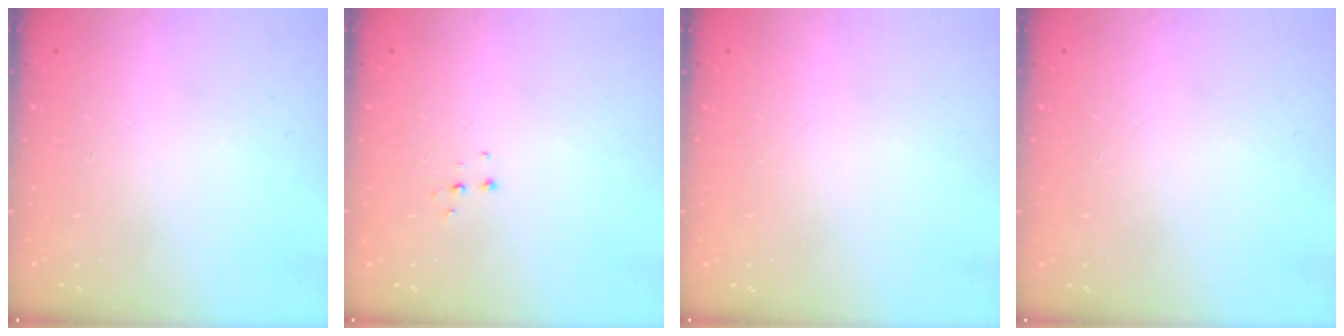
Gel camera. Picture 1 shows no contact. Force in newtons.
{"total": 3.9, "press": 3.9, "slide": 0.4}
{"total": 0.0}
{"total": 0.0}